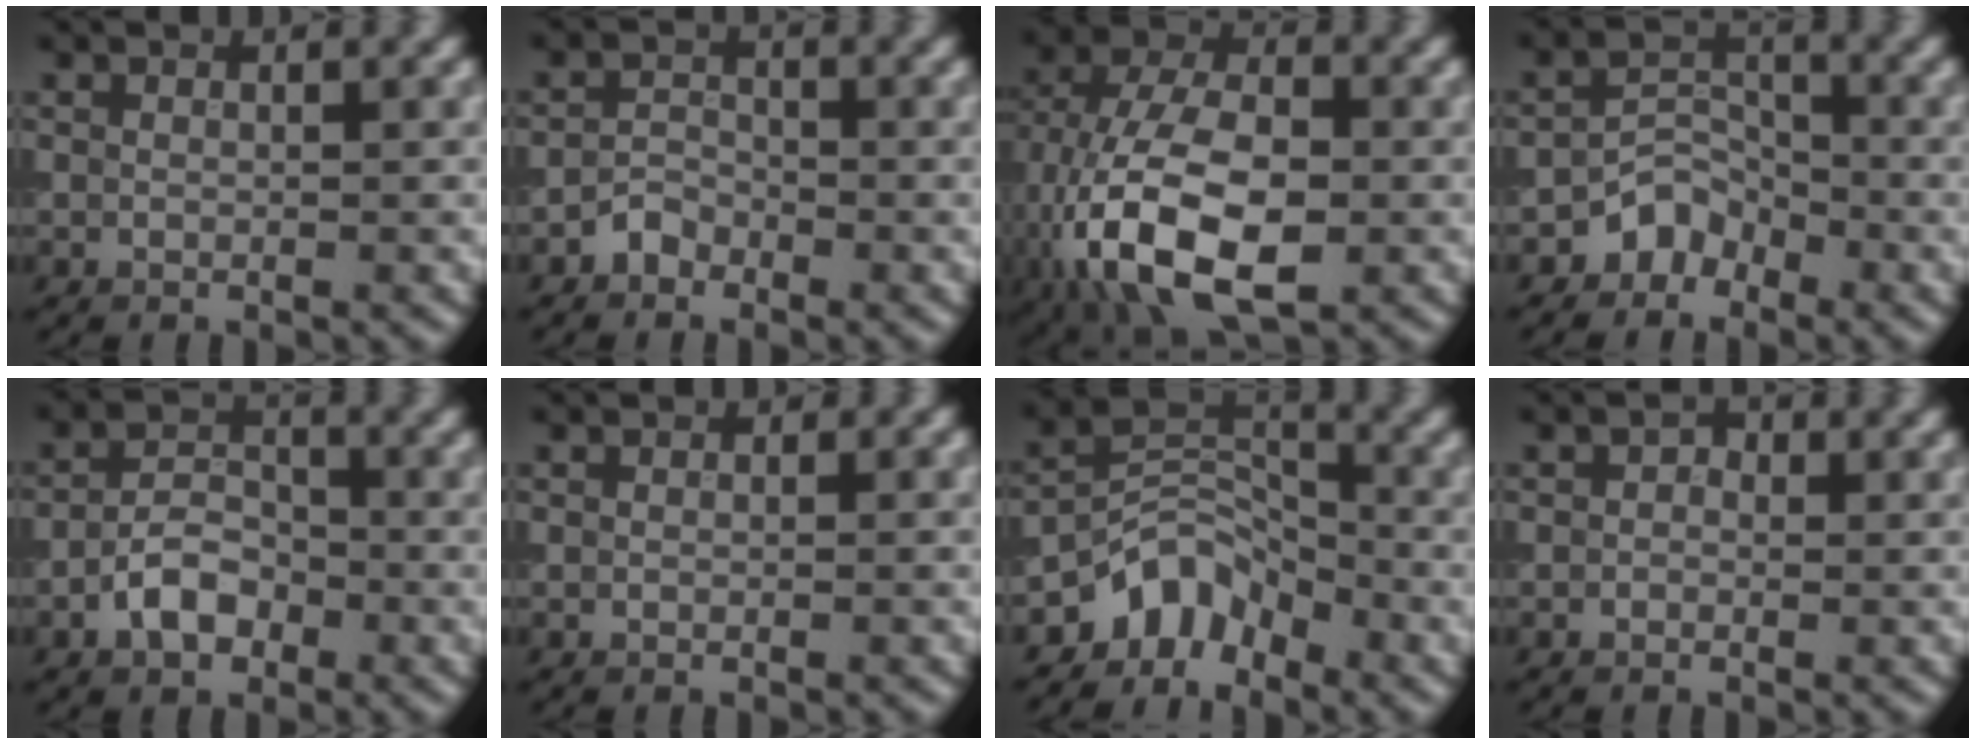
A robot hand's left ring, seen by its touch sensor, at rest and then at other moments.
{"total": 1.5, "force": [-1.3, 0.7, 0.1], "torque": [-0.003, 0.007, -0.022]}
{"total": 13.1, "force": [-3.8, 7.5, 10.0], "torque": [-0.209, -0.008, -0.065]}
{"total": 2.4, "force": [-1.9, 1.5, 0.3], "torque": [0.001, 0.013, -0.032]}
{"total": 3.3, "force": [-1.9, 1.9, 1.8], "torque": [-0.034, 0.008, -0.035]}
{"total": 0.0}
{"total": 4.0, "force": [-3.2, 2.2, 1.0], "torque": [-0.011, 0.011, -0.063]}
{"total": 0.6, "force": [0.0, 0.5, 0.3], "torque": [-0.006, -0.006, -0.002]}